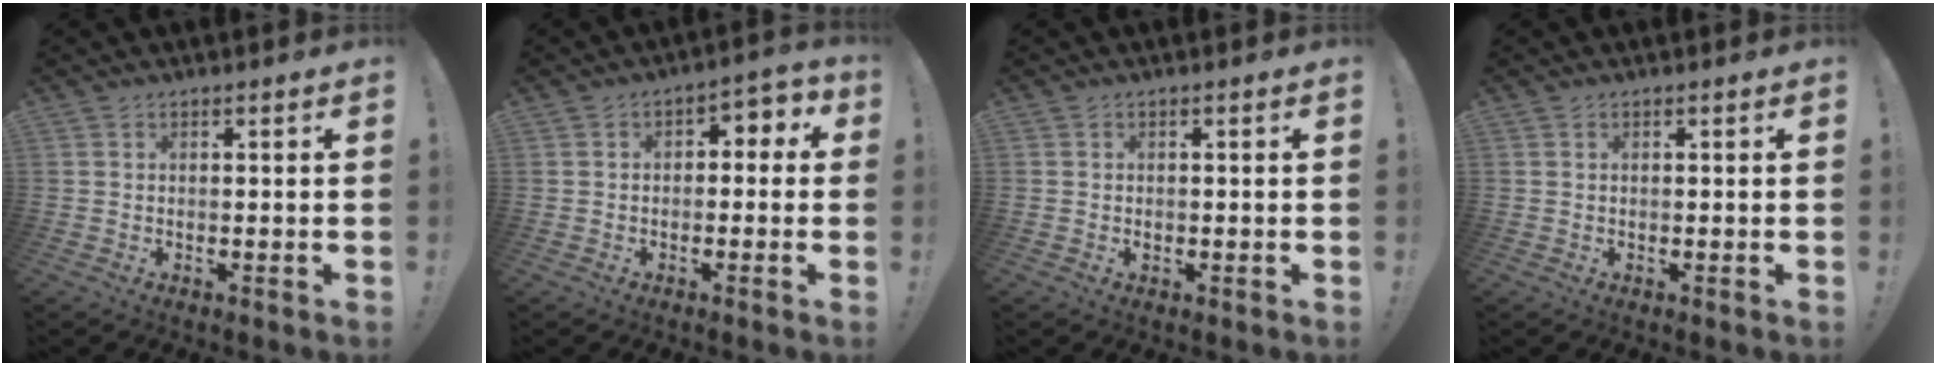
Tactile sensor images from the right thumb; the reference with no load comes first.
{"total": 3.7, "force": [-1.5, 2.7, 2.0], "torque": [-0.009, 0.009, -0.034]}
{"total": 0.7, "force": [-0.3, 0.6, 0.1], "torque": [0.000, 0.002, -0.005]}
{"total": 0.0}